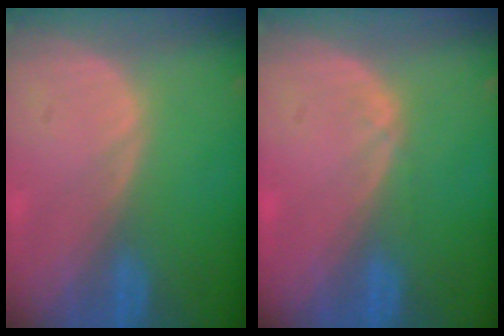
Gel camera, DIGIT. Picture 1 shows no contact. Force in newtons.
{"total": 0.7, "press": 0.6, "slide": 0.2}